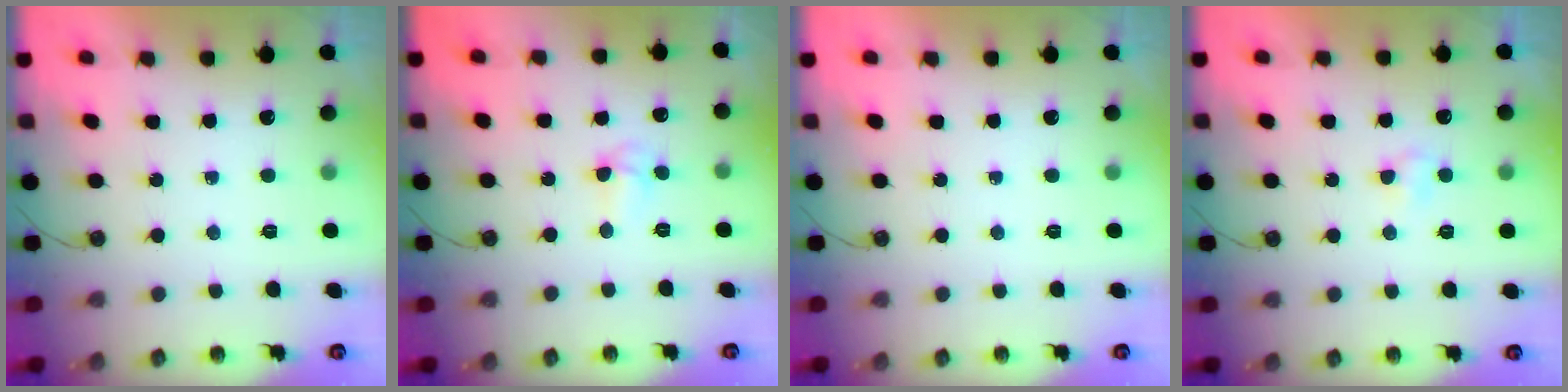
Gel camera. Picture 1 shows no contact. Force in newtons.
{"total": 5.0, "press": 3.3, "slide": 3.7}
{"total": 0.0}
{"total": 2.9, "press": 2.9, "slide": 0.3}